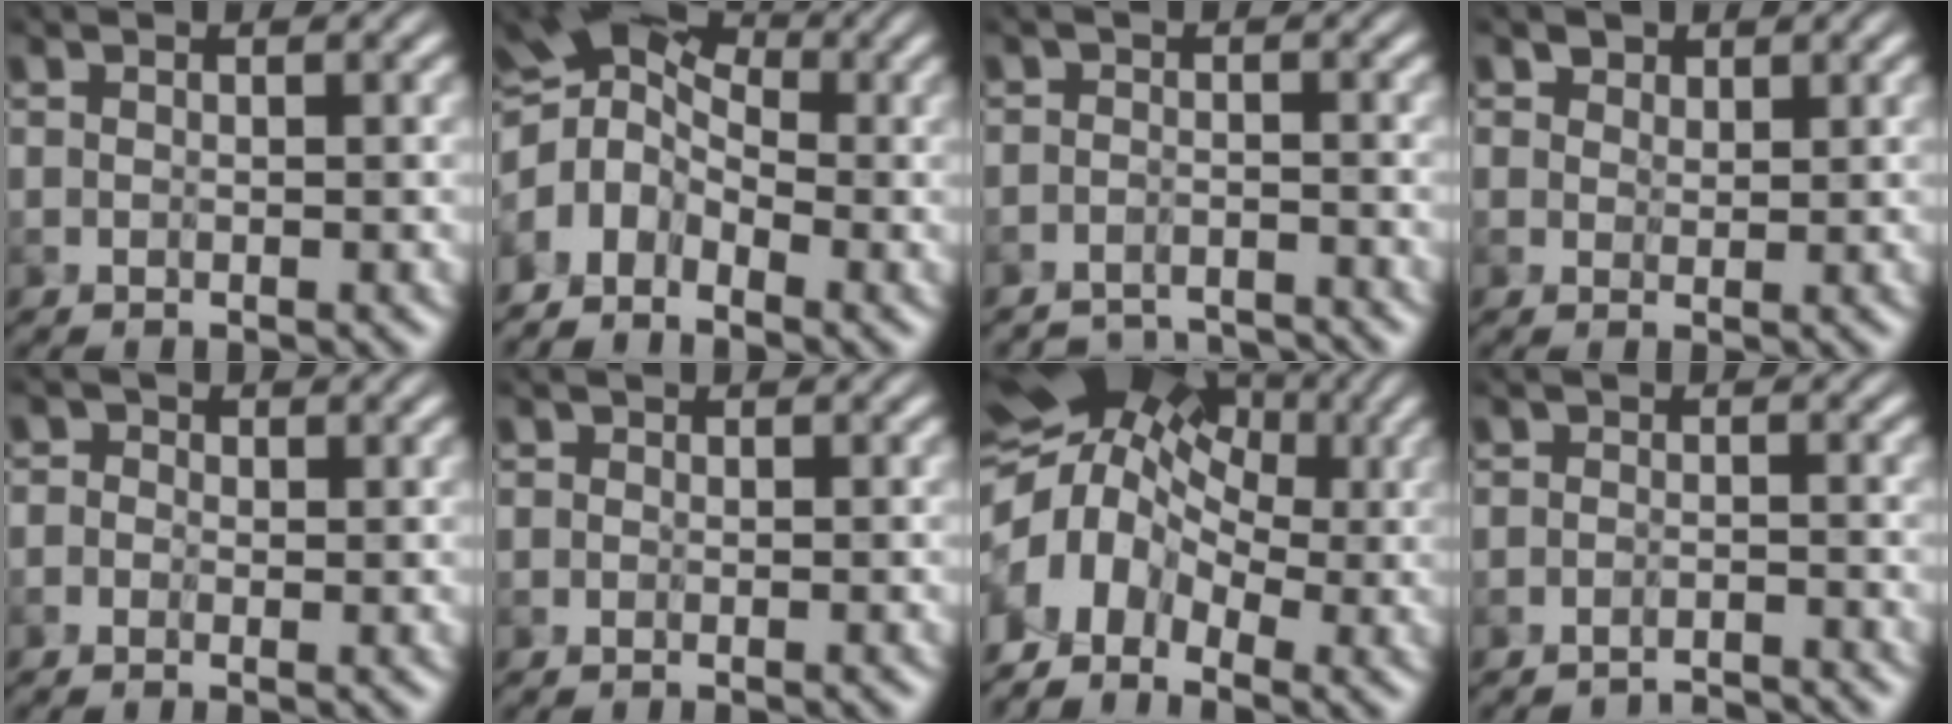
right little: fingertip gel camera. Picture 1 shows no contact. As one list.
[{"total": 5.7, "force": [-1.9, 4.0, 3.6], "torque": [-0.049, 0.011, -0.045]}, {"total": 4.2, "force": [-4.1, 0.6, 0.3], "torque": [0.007, -0.007, -0.065]}, {"total": 1.2, "force": [0.9, 0.8, 0.1], "torque": [-0.002, -0.010, 0.021]}, {"total": 0.9, "force": [-0.1, 0.9, 0.3], "torque": [0.001, -0.006, -0.012]}, {"total": 0.6, "force": [-0.6, 0.0, -0.1], "torque": [0.007, -0.004, -0.005]}, {"total": 11.2, "force": [-0.7, 8.4, 7.4], "torque": [-0.105, 0.013, -0.016]}, {"total": 2.6, "force": [-2.6, 0.1, 0.1], "torque": [0.010, -0.001, -0.037]}]